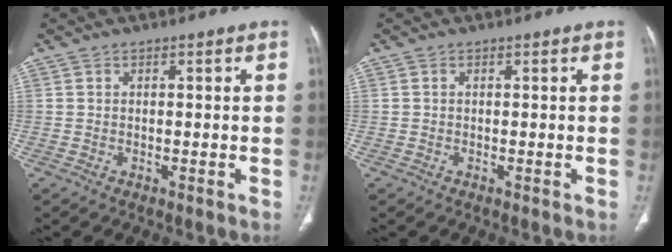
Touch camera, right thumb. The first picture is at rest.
{"total": 0.0}